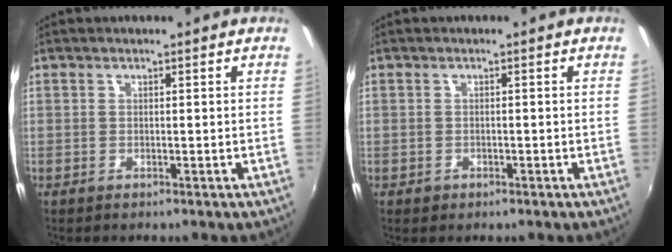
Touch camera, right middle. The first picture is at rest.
{"total": 1.2, "force": [-0.7, 0.8, 0.5], "torque": [-0.010, -0.002, -0.008]}